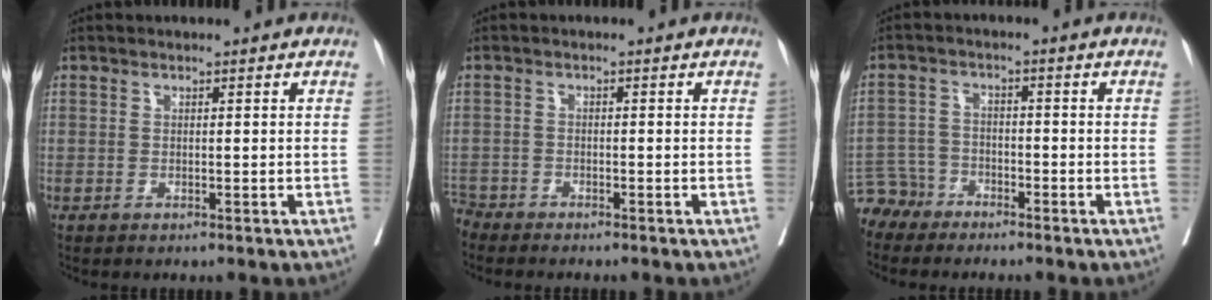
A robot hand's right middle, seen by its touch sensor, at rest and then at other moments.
{"total": 3.1, "force": [-3.1, 0.1, -0.1], "torque": [0.004, -0.012, -0.059]}
{"total": 4.1, "force": [-3.6, 1.8, -0.9], "torque": [0.014, -0.001, -0.075]}